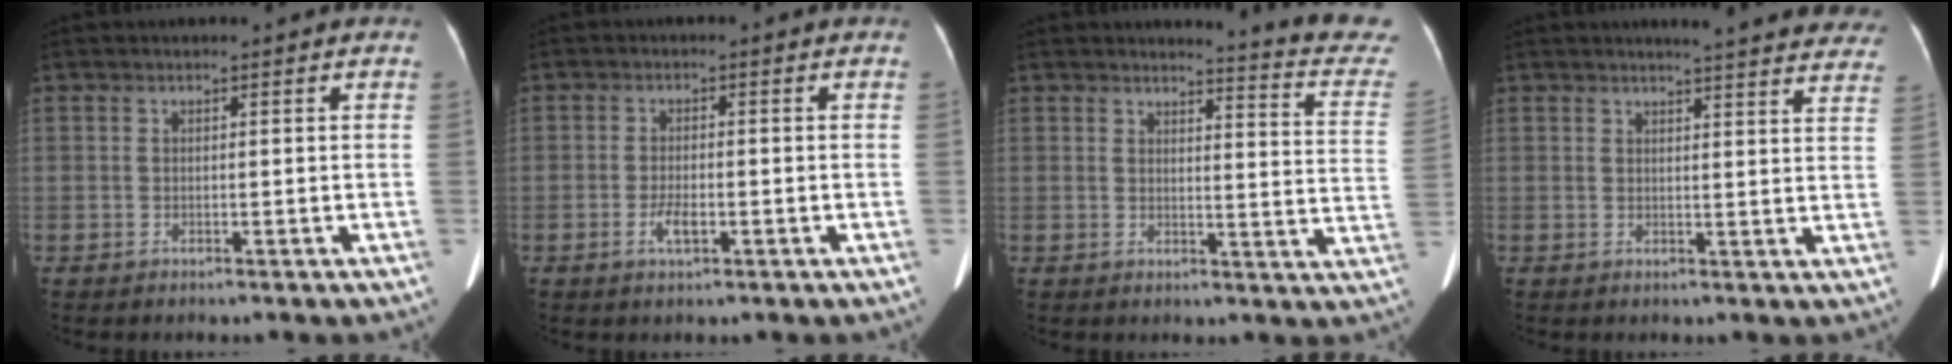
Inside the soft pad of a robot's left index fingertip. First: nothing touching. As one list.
[{"total": 2.7, "force": [-1.2, 0.9, 2.3], "torque": [-0.049, -0.001, -0.018]}, {"total": 11.9, "force": [11.7, -0.4, 2.2], "torque": [-0.014, -0.103, 0.102]}, {"total": 18.3, "force": [16.9, 2.2, 6.7], "torque": [-0.070, -0.046, 0.178]}]